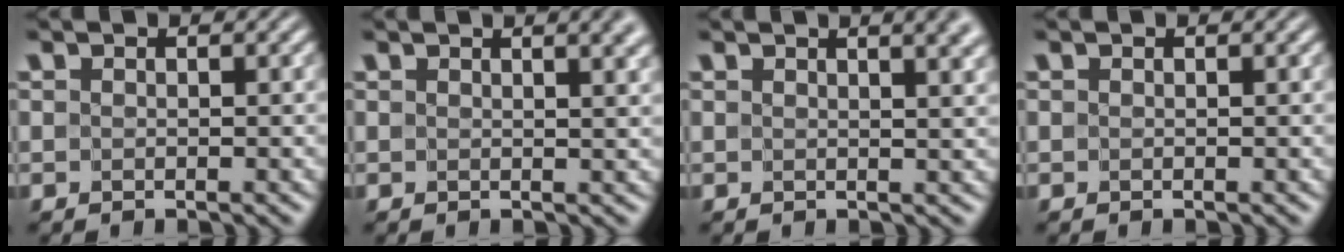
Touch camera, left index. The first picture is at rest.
{"total": 2.7, "force": [1.4, 1.0, 2.1], "torque": [-0.014, 0.006, 0.013]}
{"total": 3.3, "force": [1.7, 1.1, 2.5], "torque": [-0.018, 0.007, 0.015]}
{"total": 0.0}